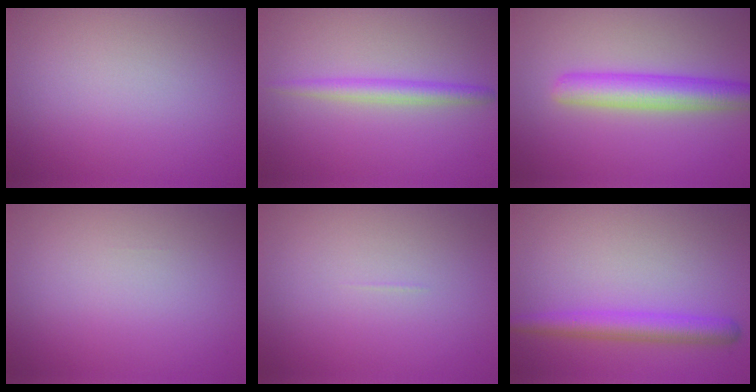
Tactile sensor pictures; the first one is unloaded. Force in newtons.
{"total": 2.3, "press": 2.3, "slide": 0.0}
{"total": 4.8, "press": 4.8, "slide": 0.1}
{"total": 0.0}
{"total": 0.0}
{"total": 3.5, "press": 3.5, "slide": 0.1}